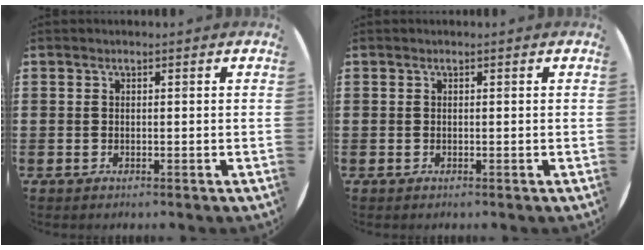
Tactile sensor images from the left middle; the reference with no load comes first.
{"total": 0.0}